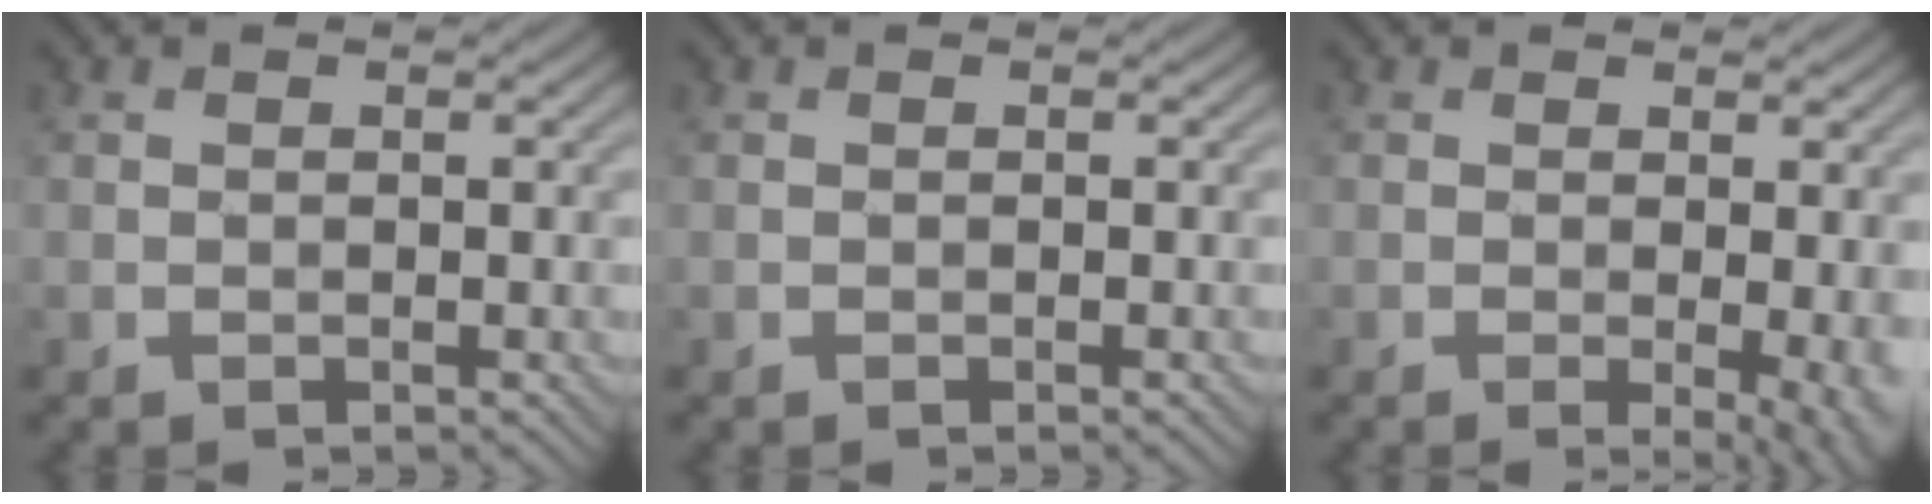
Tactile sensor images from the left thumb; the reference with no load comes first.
{"total": 0.0}
{"total": 4.4, "force": [-0.4, 1.0, 4.2], "torque": [-0.060, -0.008, -0.005]}